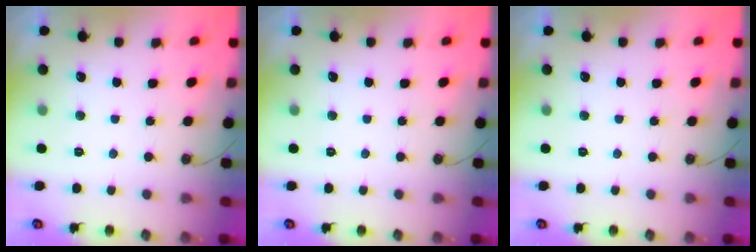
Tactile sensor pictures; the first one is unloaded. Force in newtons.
{"total": 0.0}
{"total": 0.0}